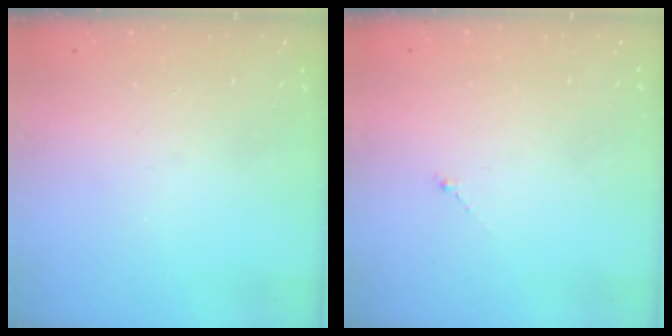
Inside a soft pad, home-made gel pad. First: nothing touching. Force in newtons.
{"total": 0.0}